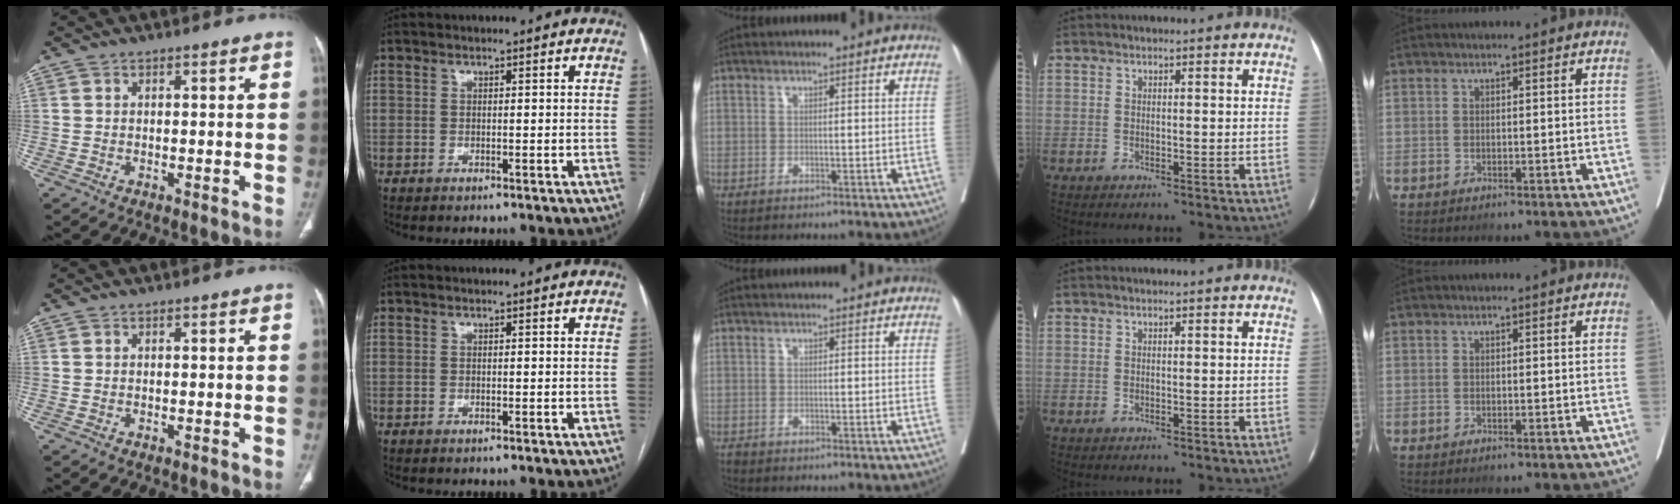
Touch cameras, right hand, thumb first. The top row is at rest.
{}